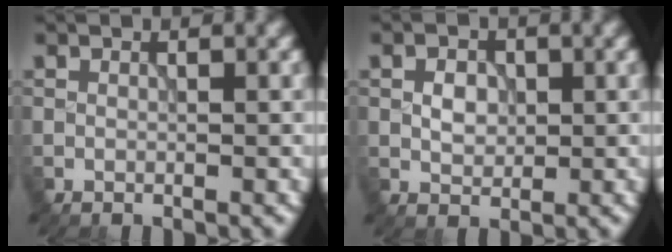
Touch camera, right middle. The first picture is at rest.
{"total": 1.9, "force": [0.1, 1.4, 1.3], "torque": [-0.023, 0.001, 0.000]}